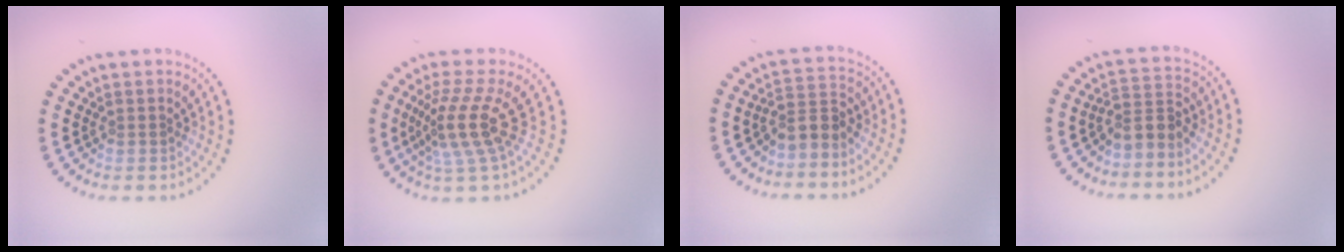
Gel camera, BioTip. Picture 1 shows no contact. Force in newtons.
{"total": 4.5, "press": 3.2, "slide": 3.2}
{"total": 2.5, "press": 2.0, "slide": 1.6}
{"total": 2.6, "press": 1.9, "slide": 1.8}